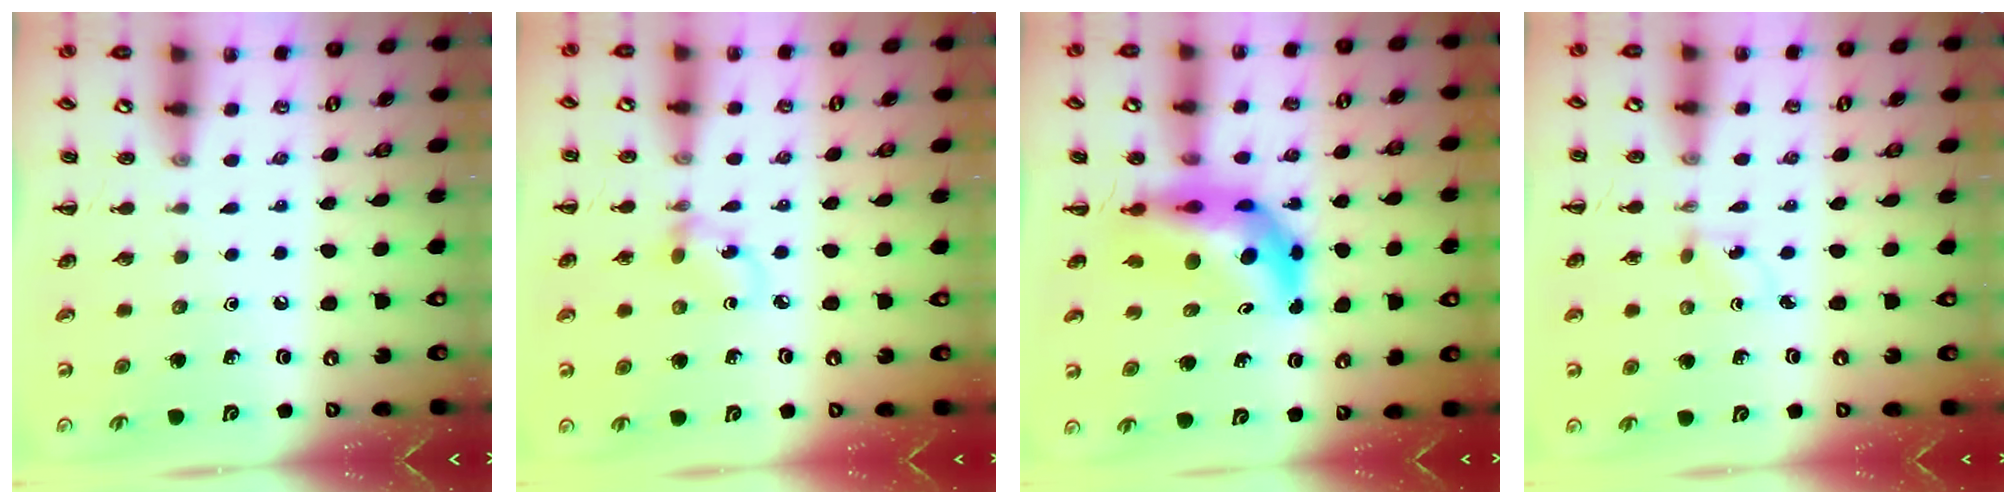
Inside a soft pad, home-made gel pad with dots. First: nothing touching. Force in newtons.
{"total": 3.3, "press": 3.2, "slide": 0.7}
{"total": 9.3, "press": 8.7, "slide": 3.2}
{"total": 0.9, "press": 0.7, "slide": 0.5}